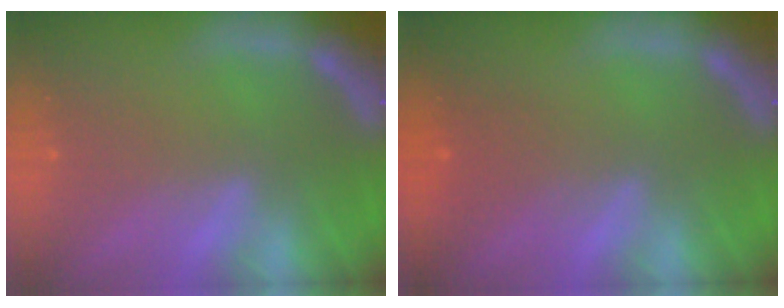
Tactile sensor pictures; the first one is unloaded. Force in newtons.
{"total": 2.0}